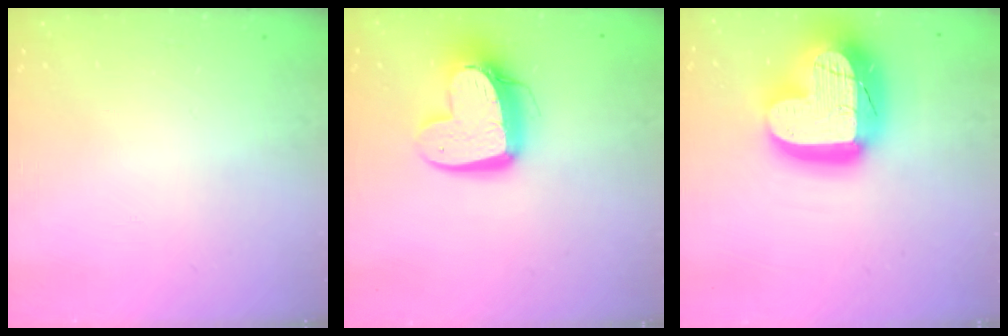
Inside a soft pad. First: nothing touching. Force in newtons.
{"total": 13.7, "press": 13.7, "slide": 1.3}
{"total": 26.0, "press": 25.9, "slide": 2.1}